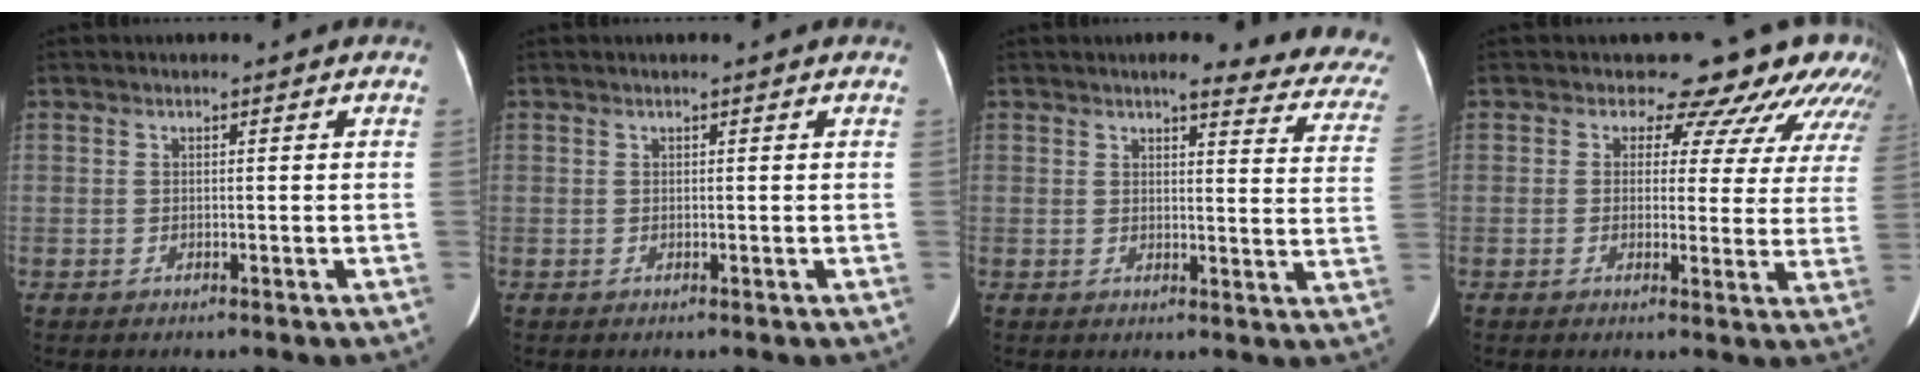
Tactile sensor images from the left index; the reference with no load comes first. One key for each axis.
{"total": 1.0, "fx": 0.8, "fy": -0.1, "fz": 0.5, "tx": -0.007, "ty": 0.013, "tz": 0.015}
{"total": 16.3, "fx": 14.8, "fy": 3.1, "fz": 6.2, "tx": -0.039, "ty": -0.047, "tz": 0.137}
{"total": 14.4, "fx": 12.6, "fy": 5.5, "fz": 4.3, "tx": -0.028, "ty": -0.023, "tz": 0.104}